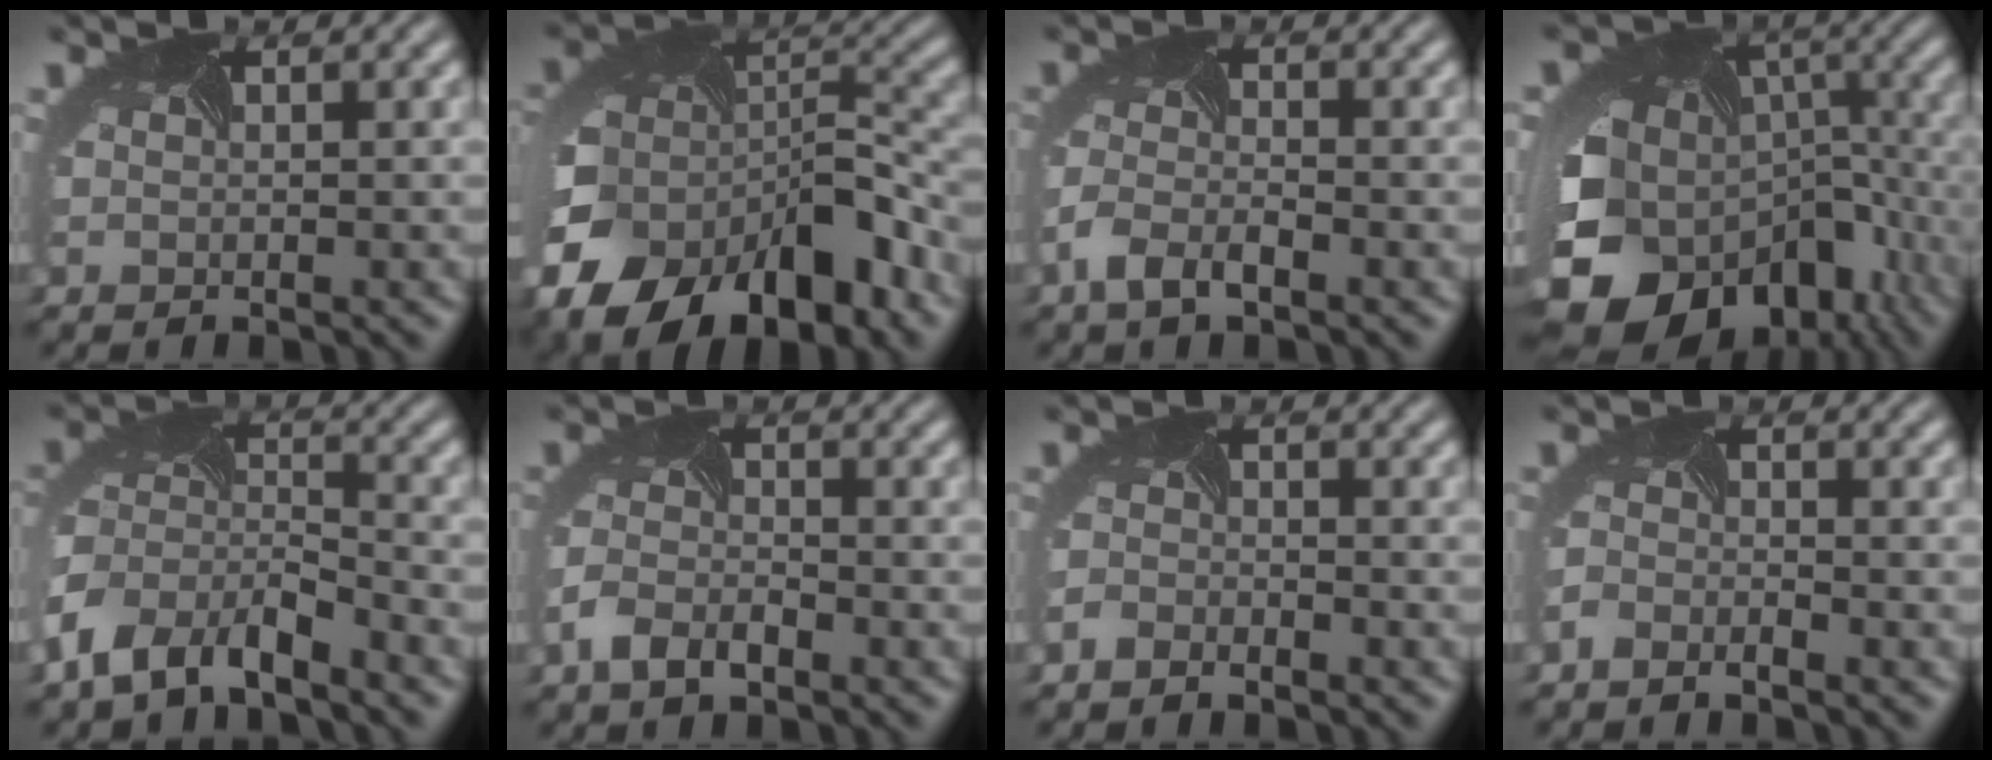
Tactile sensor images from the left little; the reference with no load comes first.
{"total": 13.7, "force": [-7.1, 8.1, 8.5], "torque": [-0.169, -0.036, -0.108]}
{"total": 3.0, "force": [-2.2, 1.0, 1.9], "torque": [-0.047, -0.007, -0.047]}
{"total": 18.9, "force": [-7.2, 13.6, 11.0], "torque": [-0.241, -0.061, -0.073]}
{"total": 6.2, "force": [-4.4, 2.9, 3.2], "torque": [-0.064, -0.016, -0.092]}
{"total": 3.1, "force": [-2.3, 1.3, 1.6], "torque": [-0.041, -0.007, -0.048]}
{"total": 1.5, "force": [-1.5, 0.3, 0.3], "torque": [-0.013, -0.007, -0.034]}
{"total": 1.6, "force": [-1.6, 0.2, 0.3], "torque": [-0.015, -0.008, -0.036]}